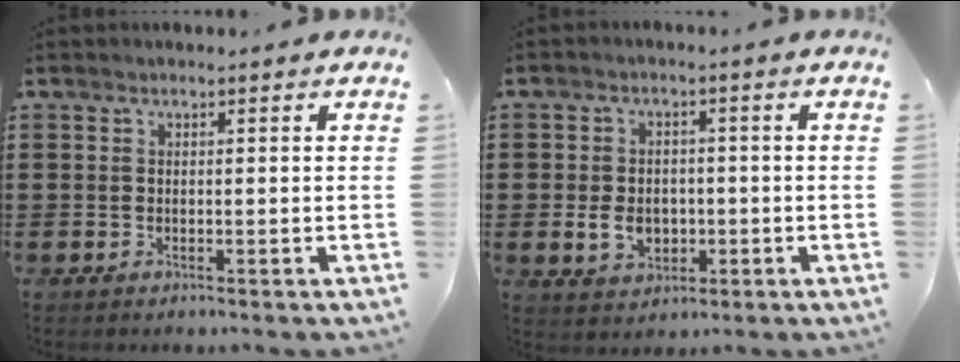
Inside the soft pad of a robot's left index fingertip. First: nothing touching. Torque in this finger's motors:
{"motor_torque": [0.86, 0.22, 0.27, 0.08]}